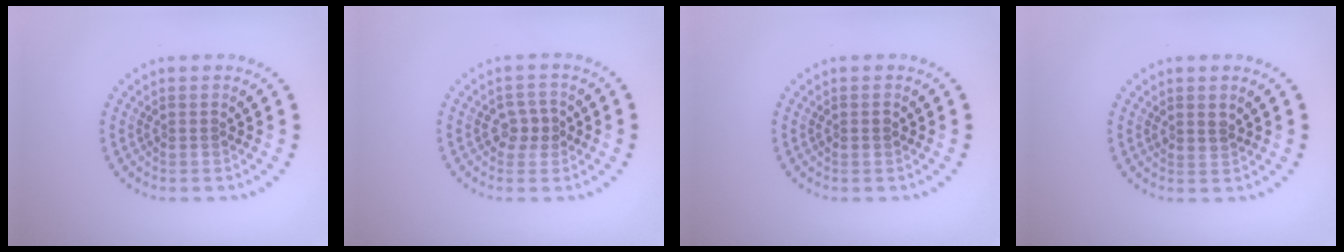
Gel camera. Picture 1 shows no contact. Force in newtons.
{"total": 2.2, "press": 2.1, "slide": 0.6}
{"total": 0.8, "press": 0.8, "slide": 0.0}
{"total": 0.7, "press": 0.5, "slide": 0.5}